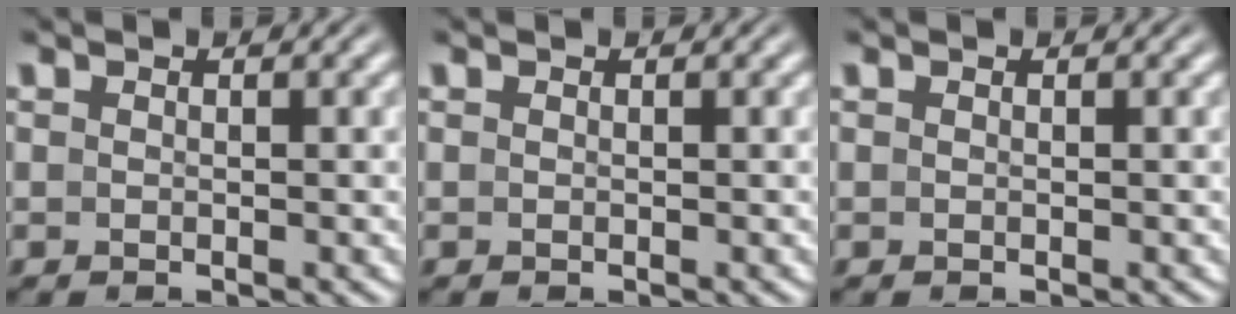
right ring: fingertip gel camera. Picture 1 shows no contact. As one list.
[{"total": 0.0}, {"total": 0.0}]